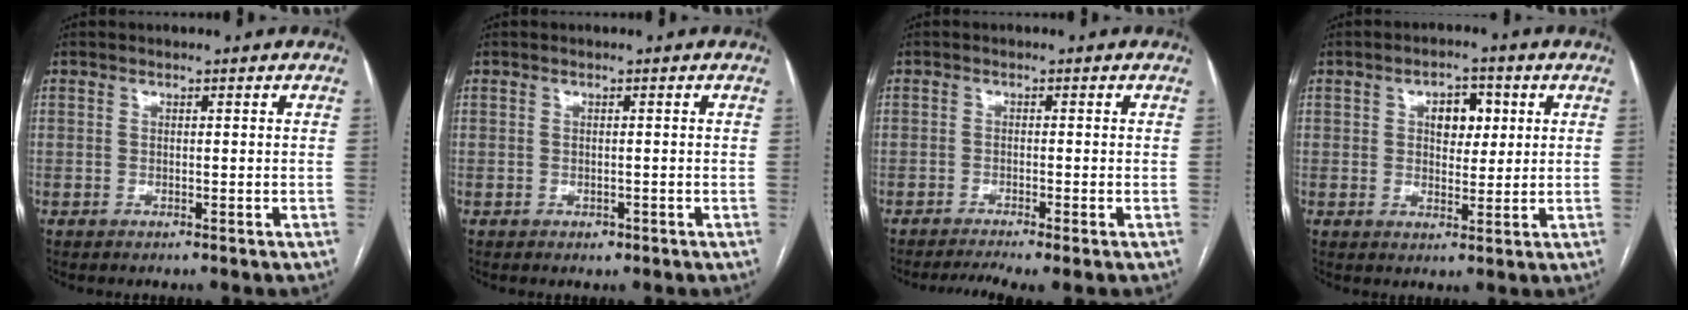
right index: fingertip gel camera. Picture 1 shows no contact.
{"total": 0.9, "force": [-0.4, 0.6, 0.4], "torque": [-0.005, 0.001, -0.003]}
{"total": 4.7, "force": [-3.5, 0.0, 3.2], "torque": [-0.055, -0.004, -0.057]}
{"total": 5.2, "force": [1.5, 3.0, 3.9], "torque": [-0.058, 0.013, 0.026]}